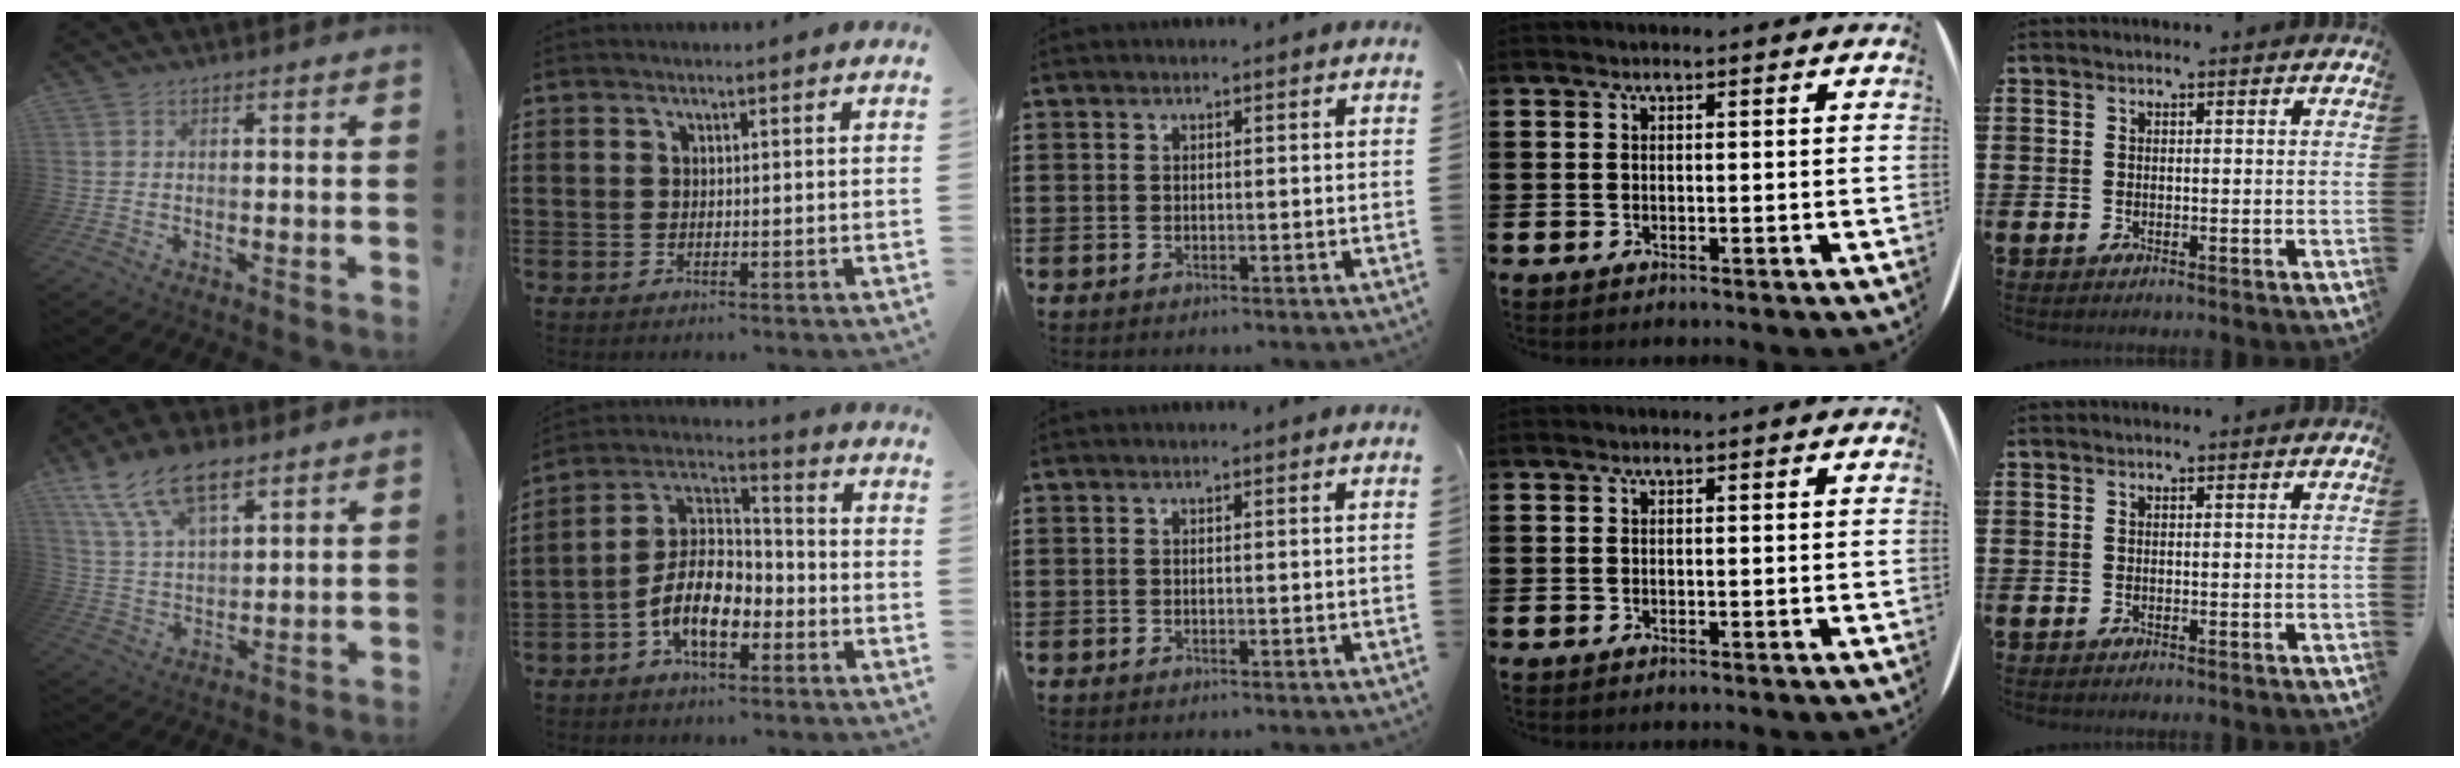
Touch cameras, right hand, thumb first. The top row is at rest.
{"thumb": {"total": 14.4, "force": [9.6, 6.8, 8.3], "torque": [-0.154, -0.043, 0.177]}, "index": {"total": 9.6, "force": [-4.3, 4.7, 7.2], "torque": [-0.164, 0.004, -0.083]}}